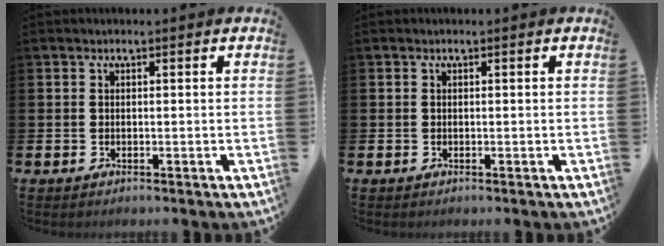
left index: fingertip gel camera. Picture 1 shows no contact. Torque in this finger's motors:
{"motor_torque": [-0.02, 0.04, 0.01, 0.00]}